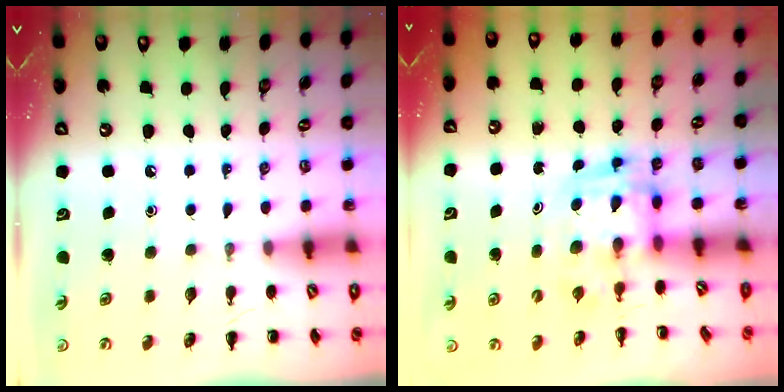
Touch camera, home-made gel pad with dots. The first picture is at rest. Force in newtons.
{"total": 3.0, "press": 3.0, "slide": 0.5}